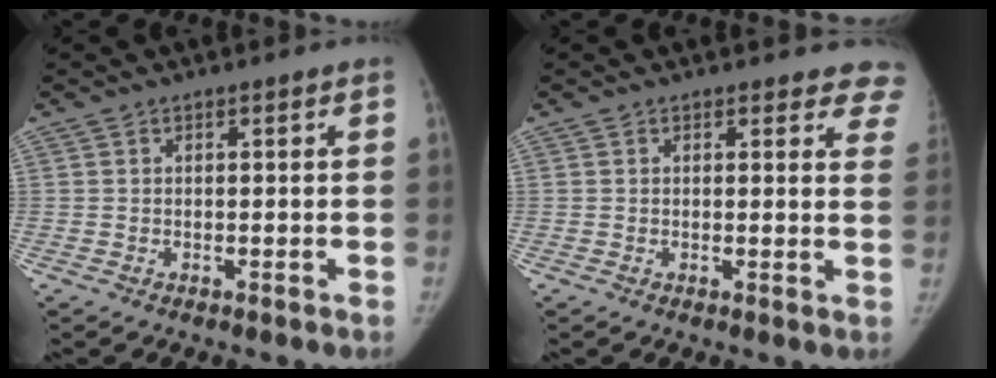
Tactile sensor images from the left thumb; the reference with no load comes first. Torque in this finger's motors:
{"motor_torque": [0.23, 0.06, 0.13, 0.08, -0.02]}